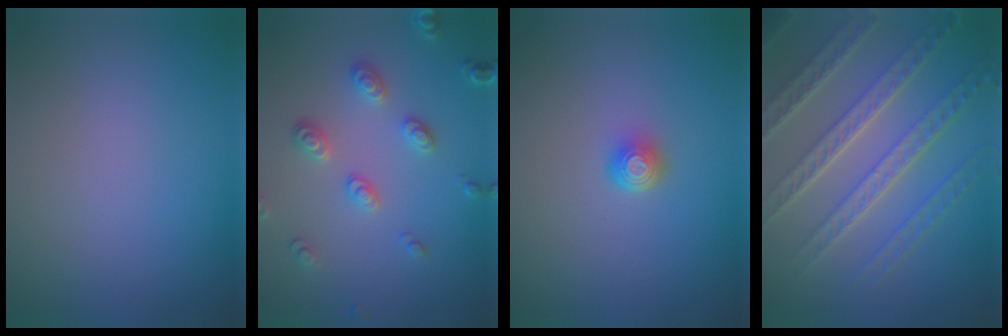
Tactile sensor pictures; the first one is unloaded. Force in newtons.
{"total": 2.8, "press": 2.7, "slide": 0.8}
{"total": 1.8, "press": 1.3, "slide": 1.3}
{"total": 7.9, "press": 5.5, "slide": 5.7}